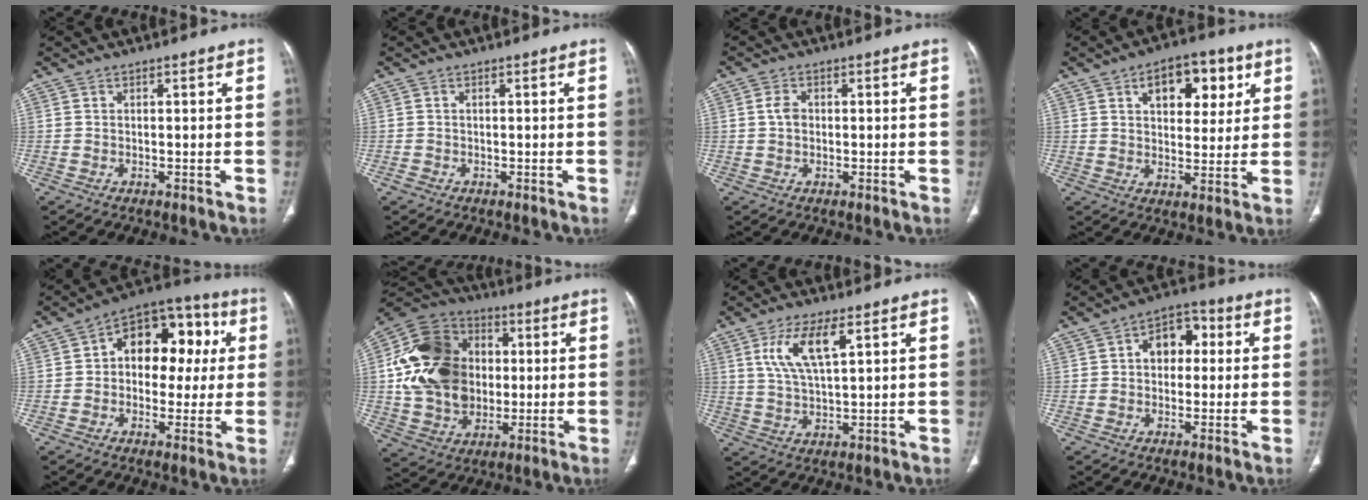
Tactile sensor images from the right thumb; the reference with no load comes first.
{"total": 0.8, "force": [-0.4, 0.6, 0.2], "torque": [-0.004, 0.001, -0.010]}
{"total": 2.7, "force": [0.3, 2.0, 1.9], "torque": [-0.035, 0.005, 0.004]}
{"total": 12.5, "force": [5.2, 7.2, 8.7], "torque": [-0.081, -0.009, 0.076]}
{"total": 16.2, "force": [2.7, 10.9, 11.7], "torque": [-0.103, 0.036, 0.030]}
{"total": 22.7, "force": [1.9, 17.5, 14.3], "torque": [-0.251, 0.012, 0.038]}
{"total": 9.0, "force": [3.8, 3.0, 7.6], "torque": [-0.155, -0.011, 0.080]}
{"total": 8.3, "force": [1.4, 5.9, 5.7], "torque": [-0.051, 0.022, 0.012]}